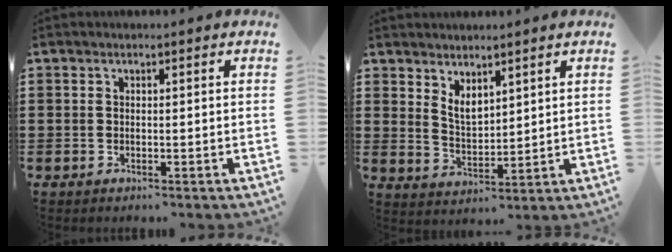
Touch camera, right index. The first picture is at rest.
{"total": 3.6, "force": [2.7, 1.7, 1.6], "torque": [-0.040, 0.000, 0.051]}